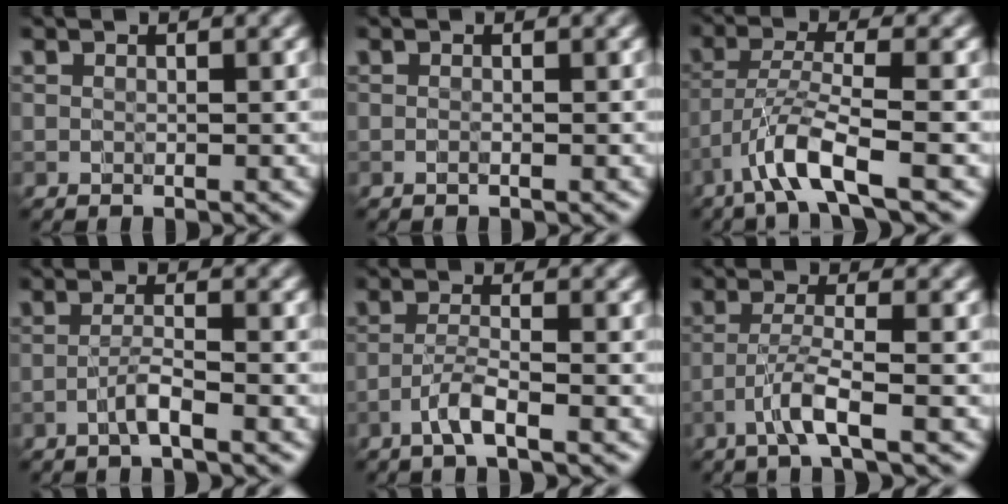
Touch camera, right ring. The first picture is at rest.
{"total": 0.0}
{"total": 4.5, "force": [-2.8, 0.4, 3.5], "torque": [-0.062, 0.005, -0.062]}
{"total": 1.8, "force": [-1.0, 0.0, 1.5], "torque": [-0.025, 0.008, -0.028]}
{"total": 2.1, "force": [-1.4, 0.0, 1.6], "torque": [-0.030, 0.008, -0.037]}
{"total": 2.8, "force": [-1.5, -0.1, 2.3], "torque": [-0.042, 0.011, -0.042]}